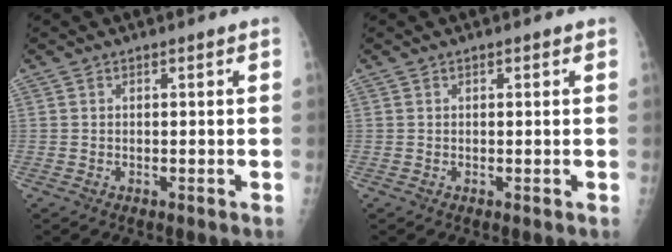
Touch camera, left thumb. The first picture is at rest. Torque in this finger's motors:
{"motor_torque": [-0.35, -0.20, 0.03, 0.05, 0.03]}